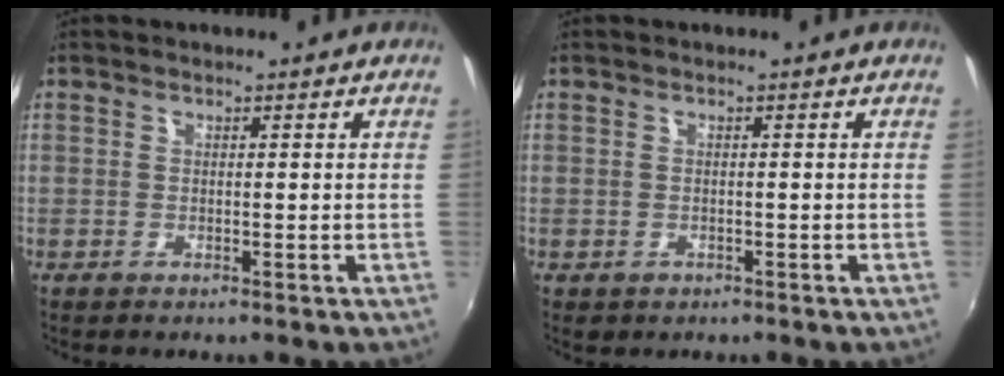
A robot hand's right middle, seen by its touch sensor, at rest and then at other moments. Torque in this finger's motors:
{"motor_torque": [0.24, -0.32, 0.03, 0.01]}